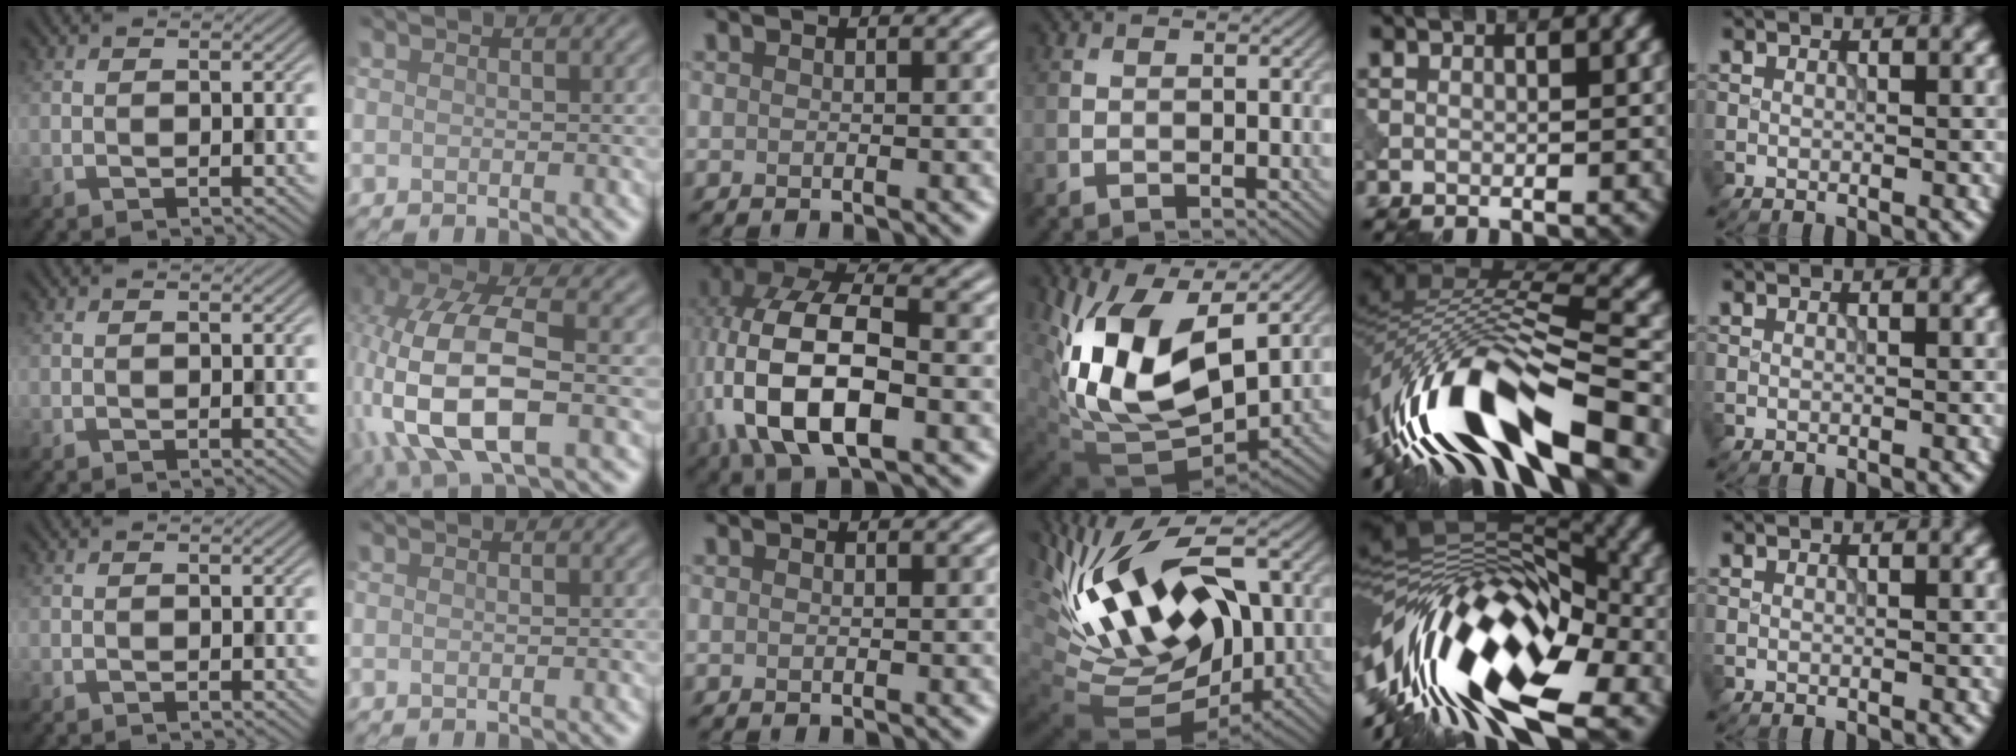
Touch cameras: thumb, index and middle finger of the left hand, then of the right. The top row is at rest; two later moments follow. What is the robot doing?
{"motion": "extract", "object": "peg toy"}